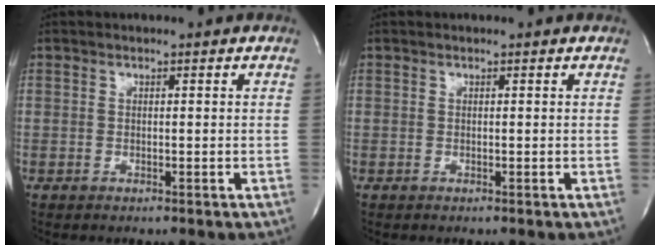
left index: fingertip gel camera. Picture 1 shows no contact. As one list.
[{"total": 0.0}]